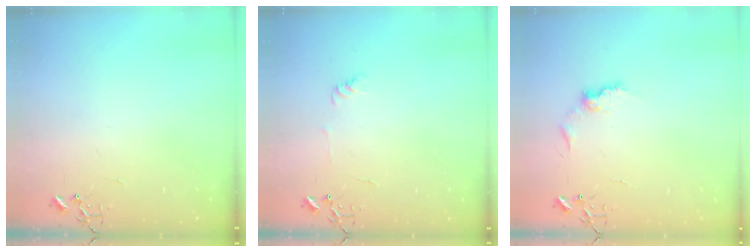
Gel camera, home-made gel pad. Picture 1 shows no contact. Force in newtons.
{"total": 4.9, "press": 4.9, "slide": 0.7}
{"total": 7.8, "press": 7.8, "slide": 0.4}